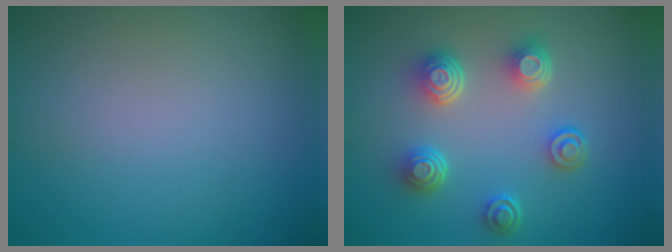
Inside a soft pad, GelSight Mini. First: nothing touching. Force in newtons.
{"total": 4.7, "press": 3.5, "slide": 3.1}